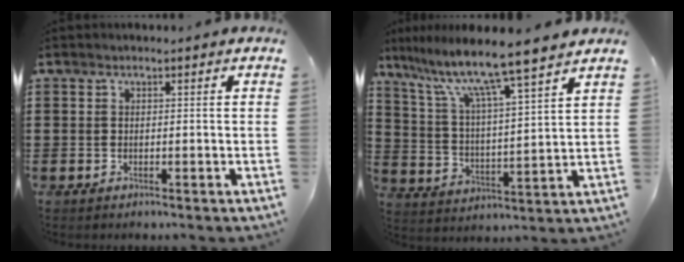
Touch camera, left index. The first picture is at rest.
{"total": 9.8, "force": [8.2, -0.5, 5.3], "torque": [-0.135, -0.052, 0.132]}